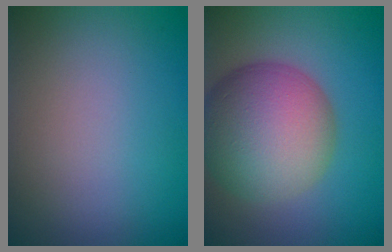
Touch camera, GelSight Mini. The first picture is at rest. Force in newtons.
{"total": 11.7, "press": 11.7, "slide": 0.4}